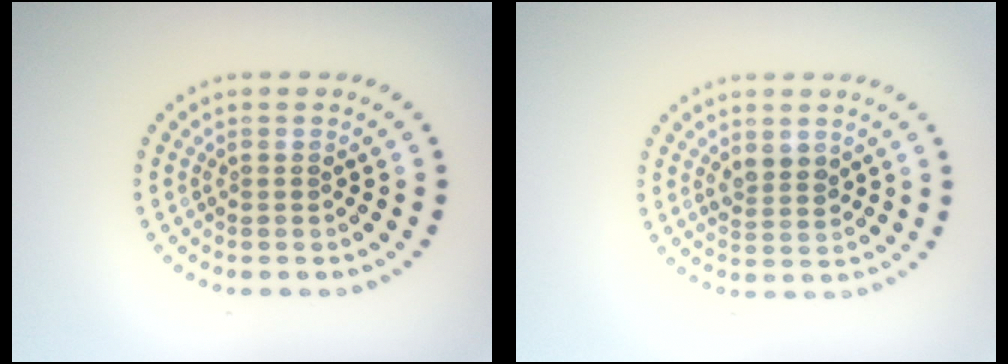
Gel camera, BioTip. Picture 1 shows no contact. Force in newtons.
{"total": 1.8, "press": 1.7, "slide": 0.6}